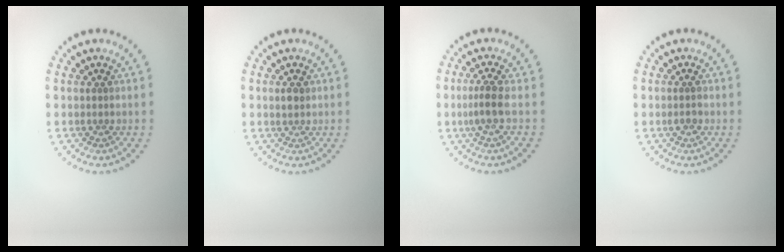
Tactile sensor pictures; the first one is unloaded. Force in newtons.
{"total": 1.1, "press": 1.0, "slide": 0.3}
{"total": 2.1, "press": 1.6, "slide": 1.4}
{"total": 1.0, "press": 0.9, "slide": 0.2}